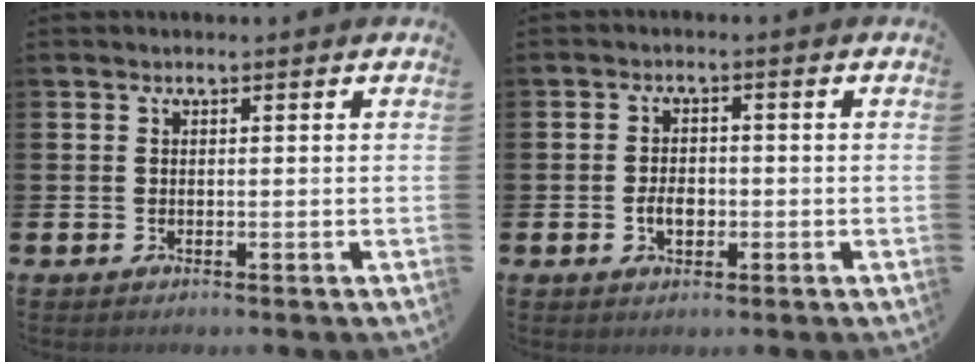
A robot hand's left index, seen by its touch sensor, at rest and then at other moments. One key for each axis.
{"total": 2.9, "fx": -0.7, "fy": 1.9, "fz": 2.1, "tx": -0.024, "ty": -0.003, "tz": -0.017}